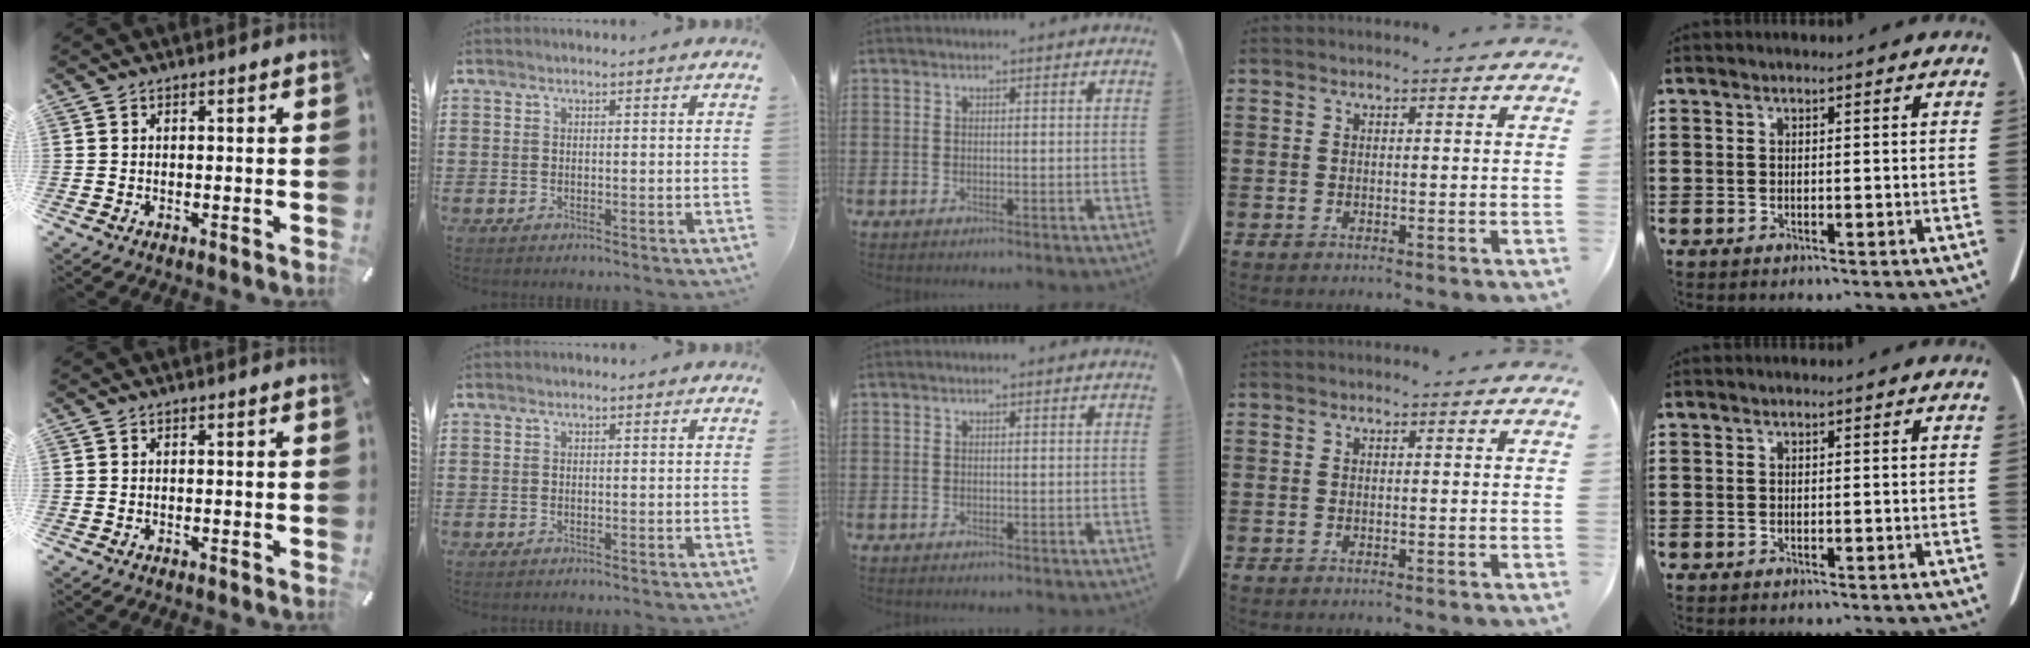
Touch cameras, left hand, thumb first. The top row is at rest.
{}